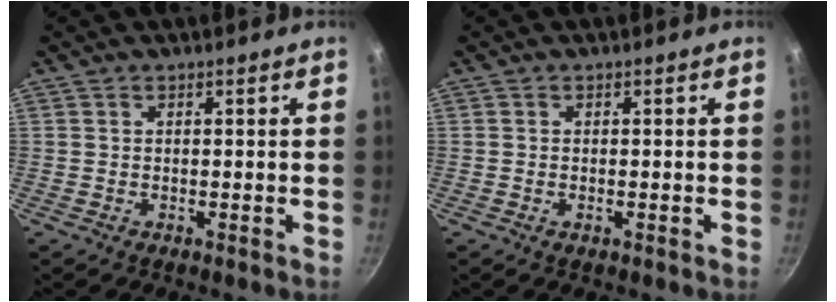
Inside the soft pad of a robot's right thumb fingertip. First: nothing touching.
{"total": 0.6, "force": [-0.2, 0.2, 0.5], "torque": [-0.009, 0.001, -0.004]}